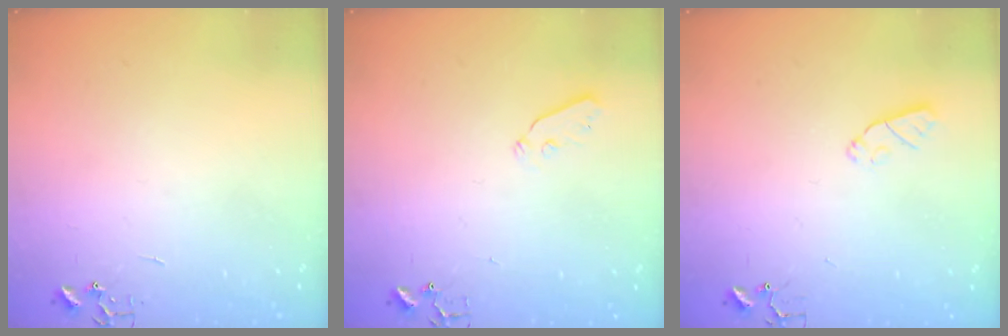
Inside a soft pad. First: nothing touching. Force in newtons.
{"total": 4.4, "press": 4.3, "slide": 0.8}
{"total": 6.2, "press": 6.2, "slide": 0.3}